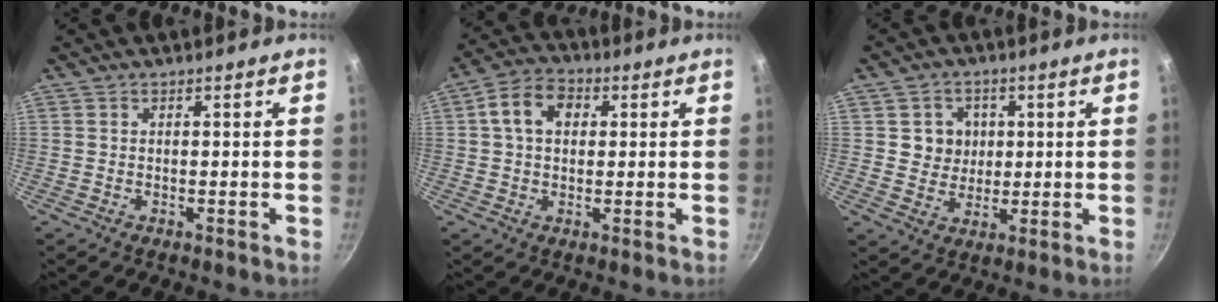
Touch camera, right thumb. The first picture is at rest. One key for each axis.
{"total": 8.3, "fx": 1.8, "fy": 6.0, "fz": 5.4, "tx": -0.076, "ty": 0.016, "tz": 0.018}
{"total": 6.2, "fx": 1.2, "fy": 5.8, "fz": 1.8, "tx": 0.005, "ty": -0.003, "tz": 0.020}